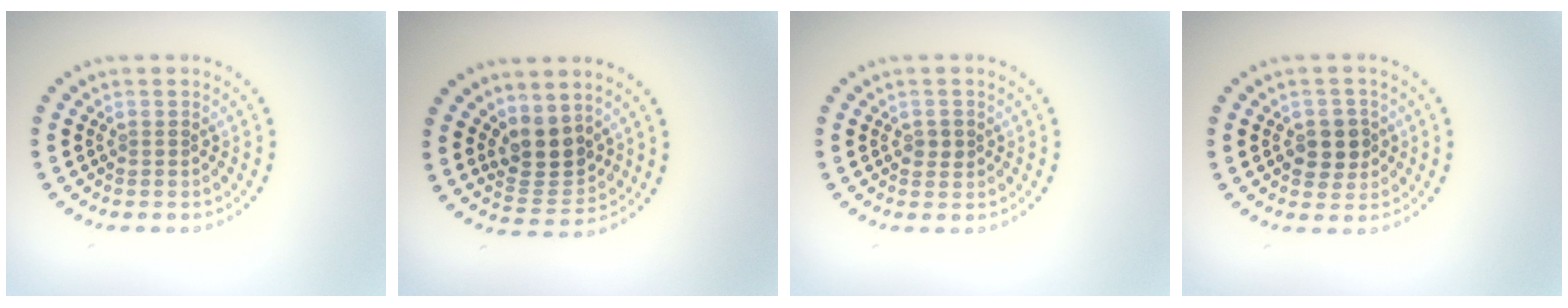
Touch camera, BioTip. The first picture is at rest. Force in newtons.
{"total": 3.7, "press": 3.3, "slide": 1.8}
{"total": 1.2, "press": 1.2, "slide": 0.1}
{"total": 2.9, "press": 2.8, "slide": 0.8}